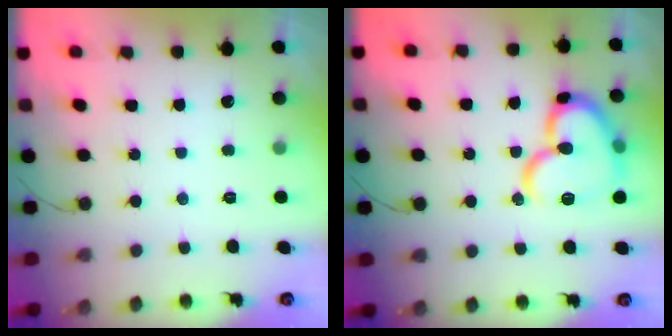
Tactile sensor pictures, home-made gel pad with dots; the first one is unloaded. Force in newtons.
{"total": 17.7, "press": 17.6, "slide": 1.8}